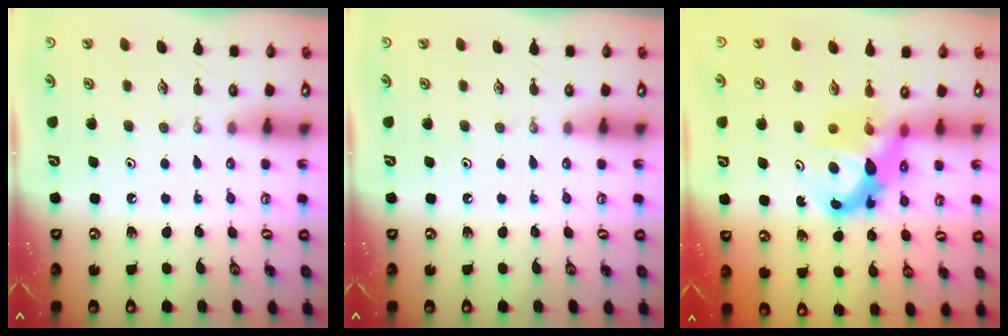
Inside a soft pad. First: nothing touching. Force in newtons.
{"total": 0.0}
{"total": 8.6, "press": 8.5, "slide": 0.5}